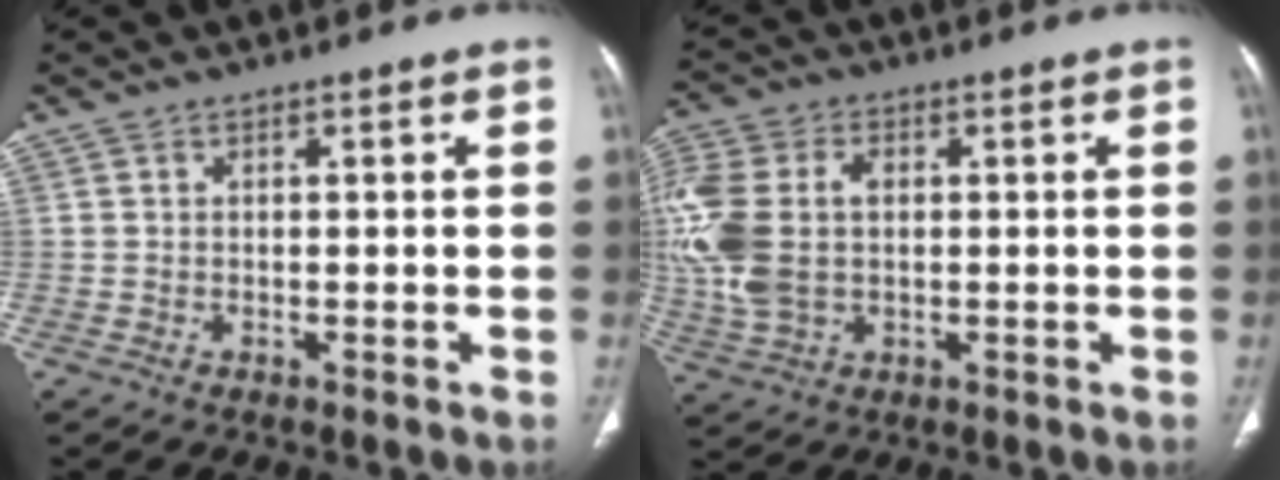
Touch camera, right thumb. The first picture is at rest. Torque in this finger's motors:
{"motor_torque": [0.99, 2.21, 1.65, -0.05, 0.71]}